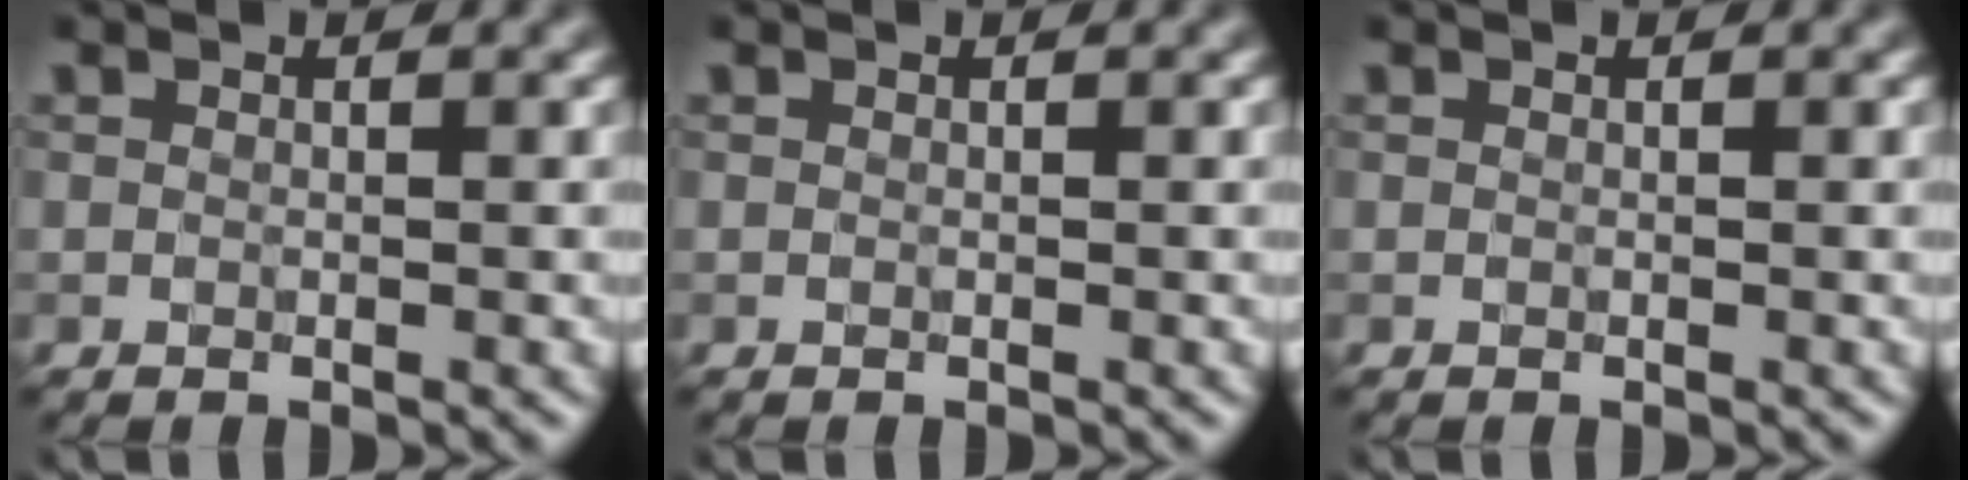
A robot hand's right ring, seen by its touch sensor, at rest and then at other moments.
{"total": 0.0}
{"total": 0.0}